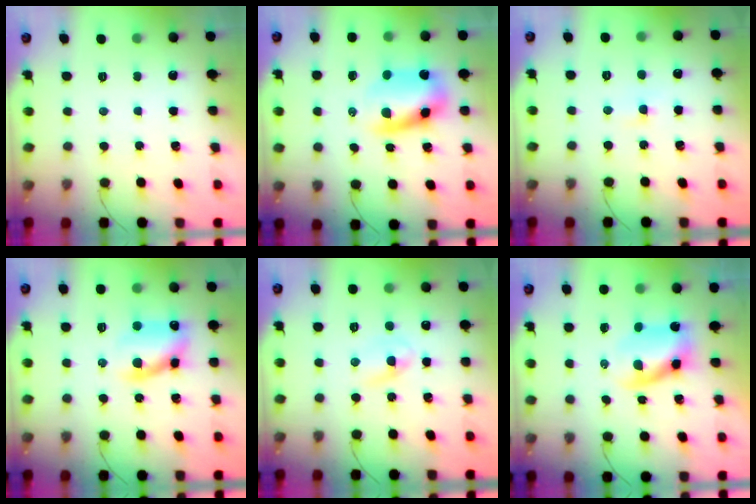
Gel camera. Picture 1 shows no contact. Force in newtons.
{"total": 9.3, "press": 9.0, "slide": 2.4}
{"total": 1.7, "press": 1.5, "slide": 0.8}
{"total": 11.0, "press": 10.9, "slide": 1.4}
{"total": 2.7, "press": 2.5, "slide": 1.1}
{"total": 4.7, "press": 4.6, "slide": 0.9}